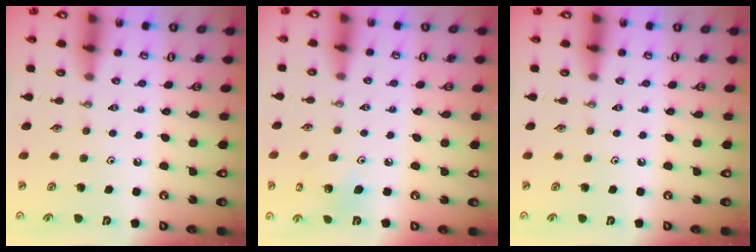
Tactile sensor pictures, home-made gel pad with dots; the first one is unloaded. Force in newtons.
{"total": 5.2, "press": 4.7, "slide": 2.2}
{"total": 0.0}